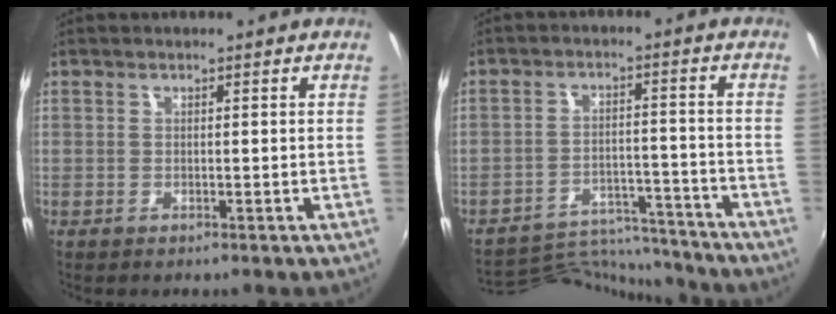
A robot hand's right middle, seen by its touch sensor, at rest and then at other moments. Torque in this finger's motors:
{"motor_torque": [-1.08, -1.05, -0.29, -0.16]}